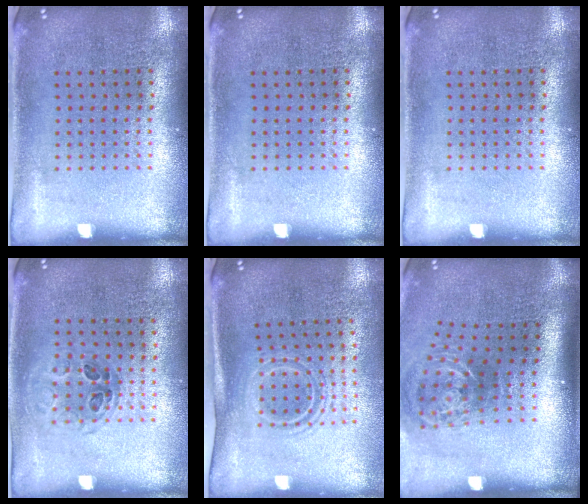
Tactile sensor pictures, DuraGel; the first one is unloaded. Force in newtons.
{"total": 0.0}
{"total": 0.0}
{"total": 0.9, "press": 0.7, "slide": 0.5}
{"total": 1.6, "press": 1.1, "slide": 1.2}
{"total": 2.2, "press": 1.3, "slide": 1.8}